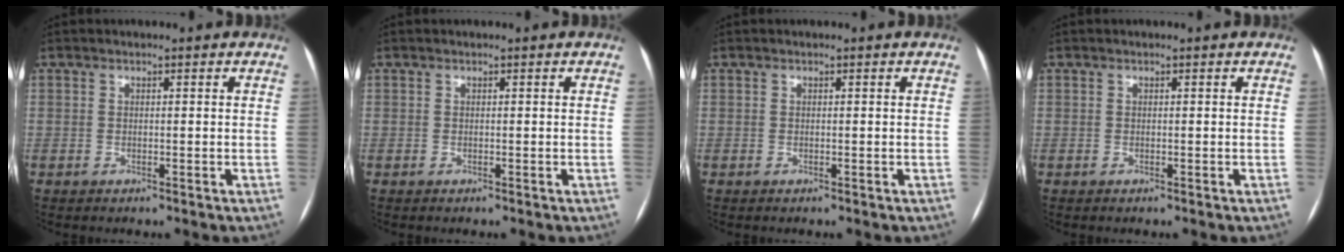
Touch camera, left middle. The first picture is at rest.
{"total": 0.0}
{"total": 0.0}
{"total": 0.0}